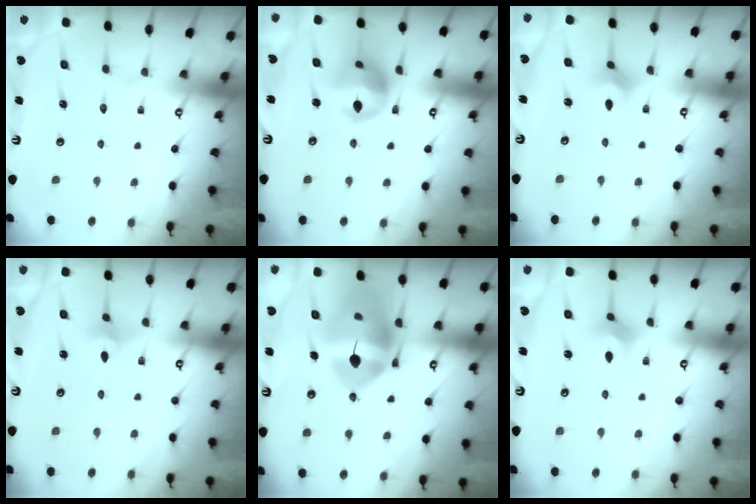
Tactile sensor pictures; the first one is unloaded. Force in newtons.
{"total": 12.5, "press": 12.3, "slide": 1.9}
{"total": 2.2, "press": 2.2, "slide": 0.5}
{"total": 2.9, "press": 2.9, "slide": 0.5}
{"total": 17.9, "press": 17.8, "slide": 1.9}
{"total": 2.8, "press": 2.8, "slide": 0.7}